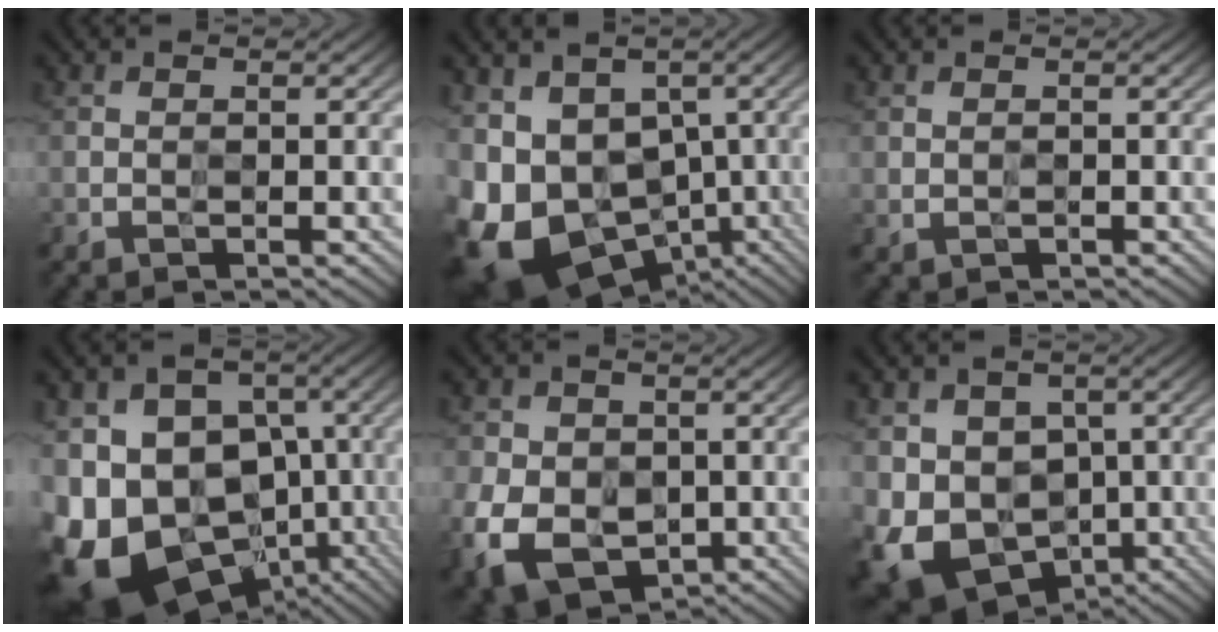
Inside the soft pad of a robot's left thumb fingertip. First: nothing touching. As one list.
[{"total": 15.9, "force": [-4.9, 12.0, 9.2], "torque": [-0.211, -0.019, -0.051]}, {"total": 0.5, "force": [-0.1, 0.3, 0.4], "torque": [-0.010, 0.000, -0.001]}, {"total": 20.1, "force": [-6.7, 15.1, 11.4], "torque": [-0.221, -0.014, -0.103]}, {"total": 10.8, "force": [-3.3, 8.2, 6.2], "torque": [-0.153, -0.035, -0.063]}, {"total": 13.6, "force": [-3.3, 11.0, 7.3], "torque": [-0.171, -0.030, -0.052]}]